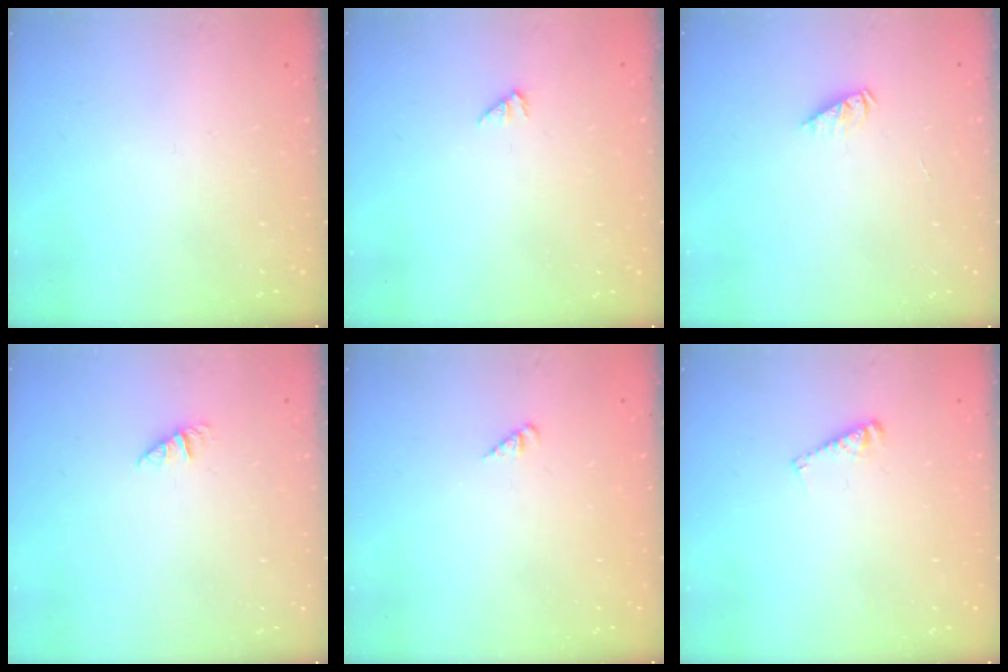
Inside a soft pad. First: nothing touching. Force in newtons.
{"total": 0.0}
{"total": 2.1, "press": 2.1, "slide": 0.3}
{"total": 0.6, "press": 0.6, "slide": 0.1}
{"total": 1.3, "press": 1.3, "slide": 0.3}
{"total": 3.6, "press": 3.6, "slide": 0.3}